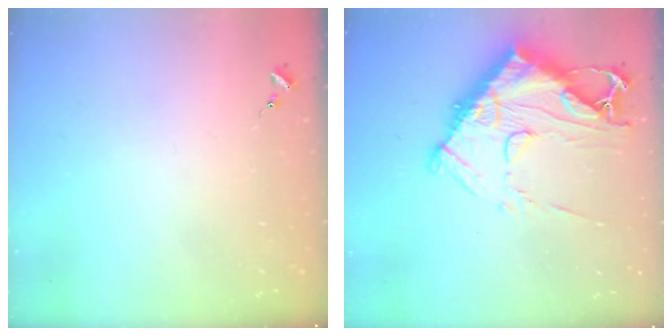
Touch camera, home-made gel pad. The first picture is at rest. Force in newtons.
{"total": 18.4, "press": 18.3, "slide": 1.8}